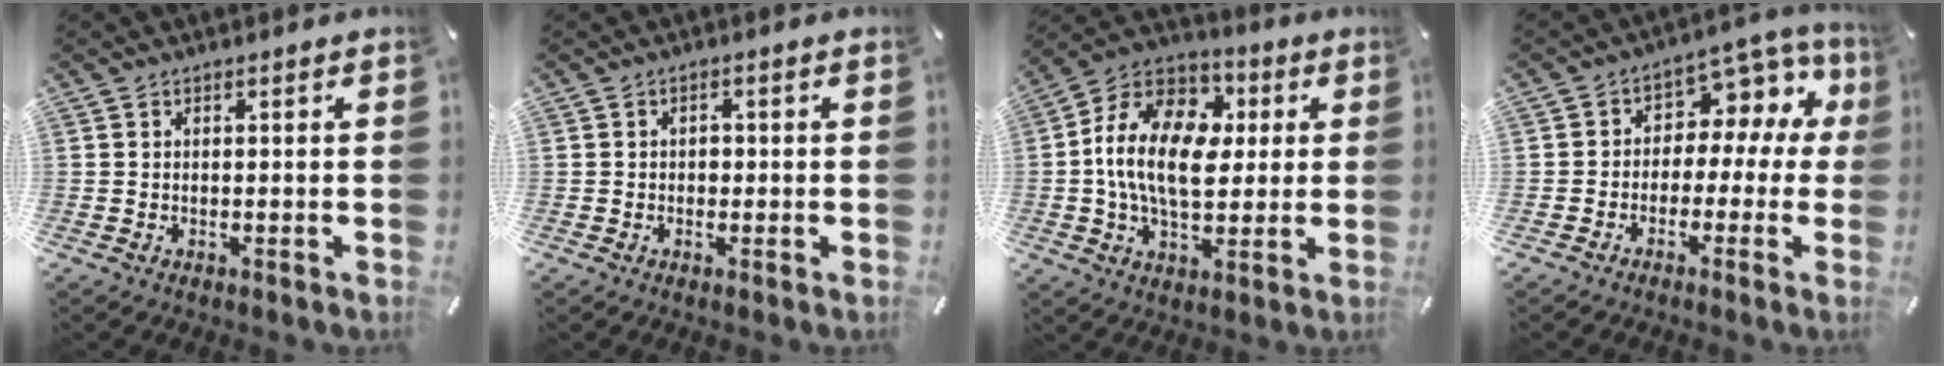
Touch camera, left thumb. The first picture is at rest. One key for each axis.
{"total": 1.4, "fx": -0.2, "fy": 1.2, "fz": 0.7, "tx": -0.008, "ty": 0.002, "tz": -0.008}
{"total": 17.8, "fx": 1.1, "fy": 12.2, "fz": 12.9, "tx": -0.268, "ty": 0.006, "tz": 0.017}
{"total": 8.6, "fx": 1.4, "fy": 6.9, "fz": 5.0, "tx": -0.073, "ty": -0.009, "tz": 0.024}